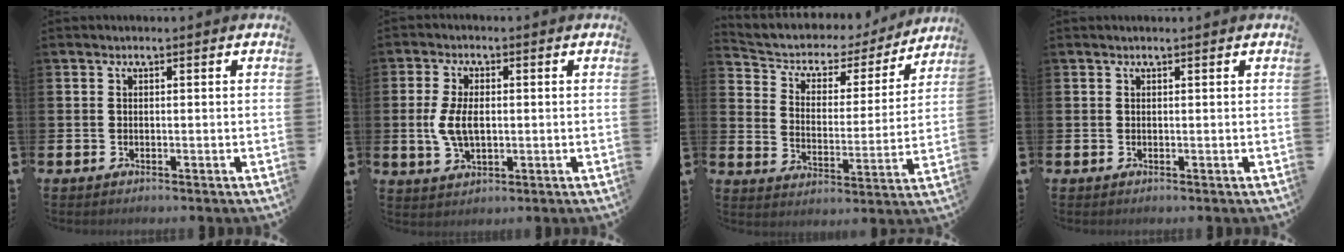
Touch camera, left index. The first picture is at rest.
{"total": 5.4, "force": [0.3, 3.0, 4.5], "torque": [-0.095, 0.003, -0.001]}
{"total": 4.8, "force": [3.9, 2.6, 0.8], "torque": [-0.042, -0.035, 0.059]}
{"total": 0.0}